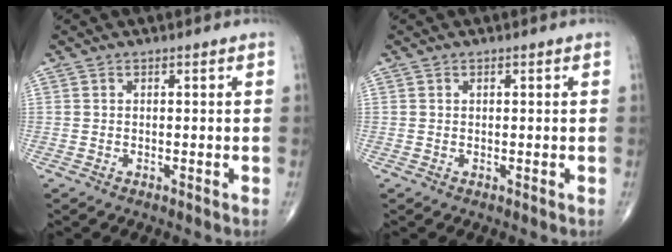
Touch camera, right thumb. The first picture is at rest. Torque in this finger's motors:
{"motor_torque": [-0.38, -0.35, -0.03, 0.32, 0.02]}